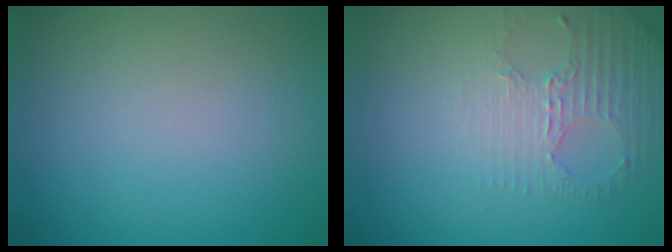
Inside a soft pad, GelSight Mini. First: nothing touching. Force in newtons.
{"total": 2.6, "press": 1.9, "slide": 1.9}